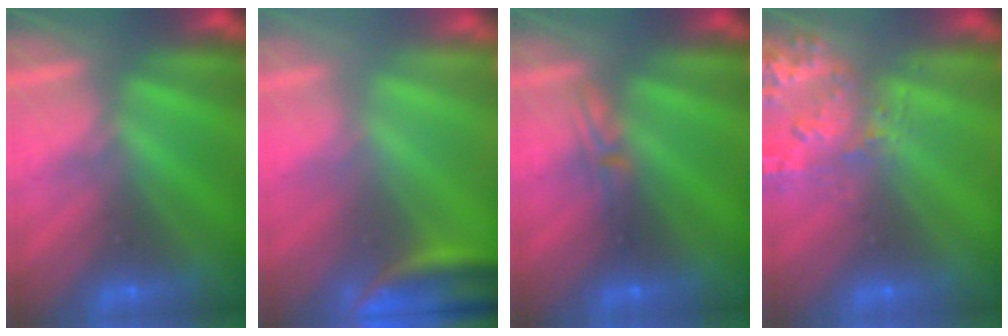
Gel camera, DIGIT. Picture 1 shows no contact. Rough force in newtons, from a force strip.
{"total": 3.8}
{"total": 2.3}
{"total": 2.8}